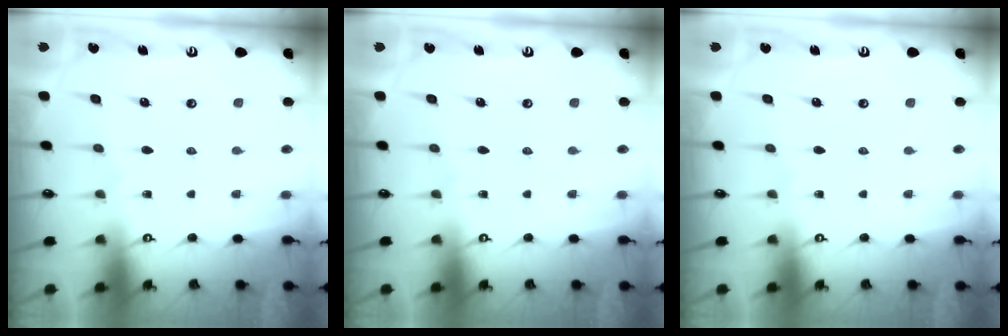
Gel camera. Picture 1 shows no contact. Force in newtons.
{"total": 0.0}
{"total": 0.0}